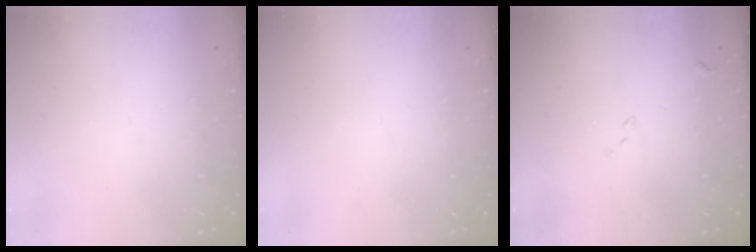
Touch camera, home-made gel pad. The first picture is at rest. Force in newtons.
{"total": 0.0}
{"total": 8.2, "press": 8.1, "slide": 1.0}